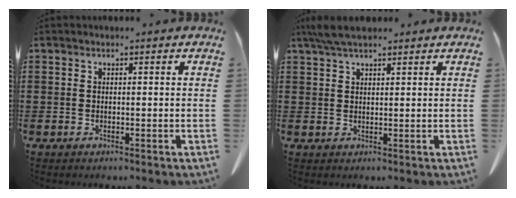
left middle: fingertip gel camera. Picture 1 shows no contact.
{"total": 4.2, "force": [3.2, 1.0, 2.4], "torque": [-0.056, -0.003, 0.061]}